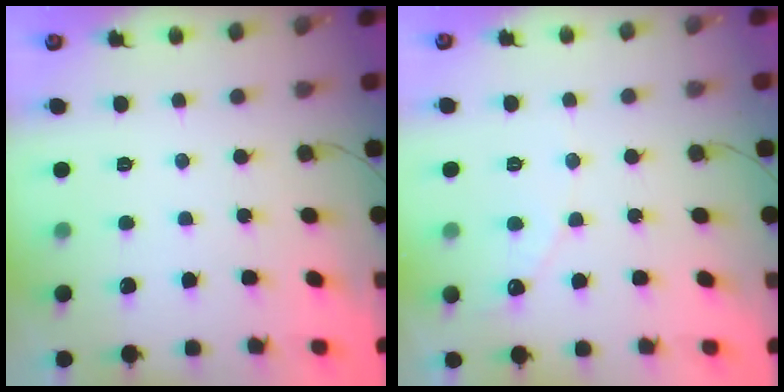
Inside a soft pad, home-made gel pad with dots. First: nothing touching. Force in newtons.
{"total": 3.2, "press": 3.2, "slide": 0.2}